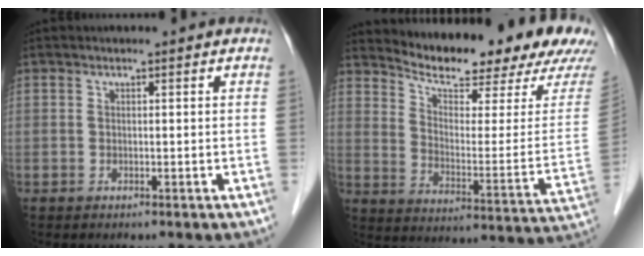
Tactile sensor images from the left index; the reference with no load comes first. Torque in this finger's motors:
{"motor_torque": [0.19, -0.94, 0.30, 0.10]}